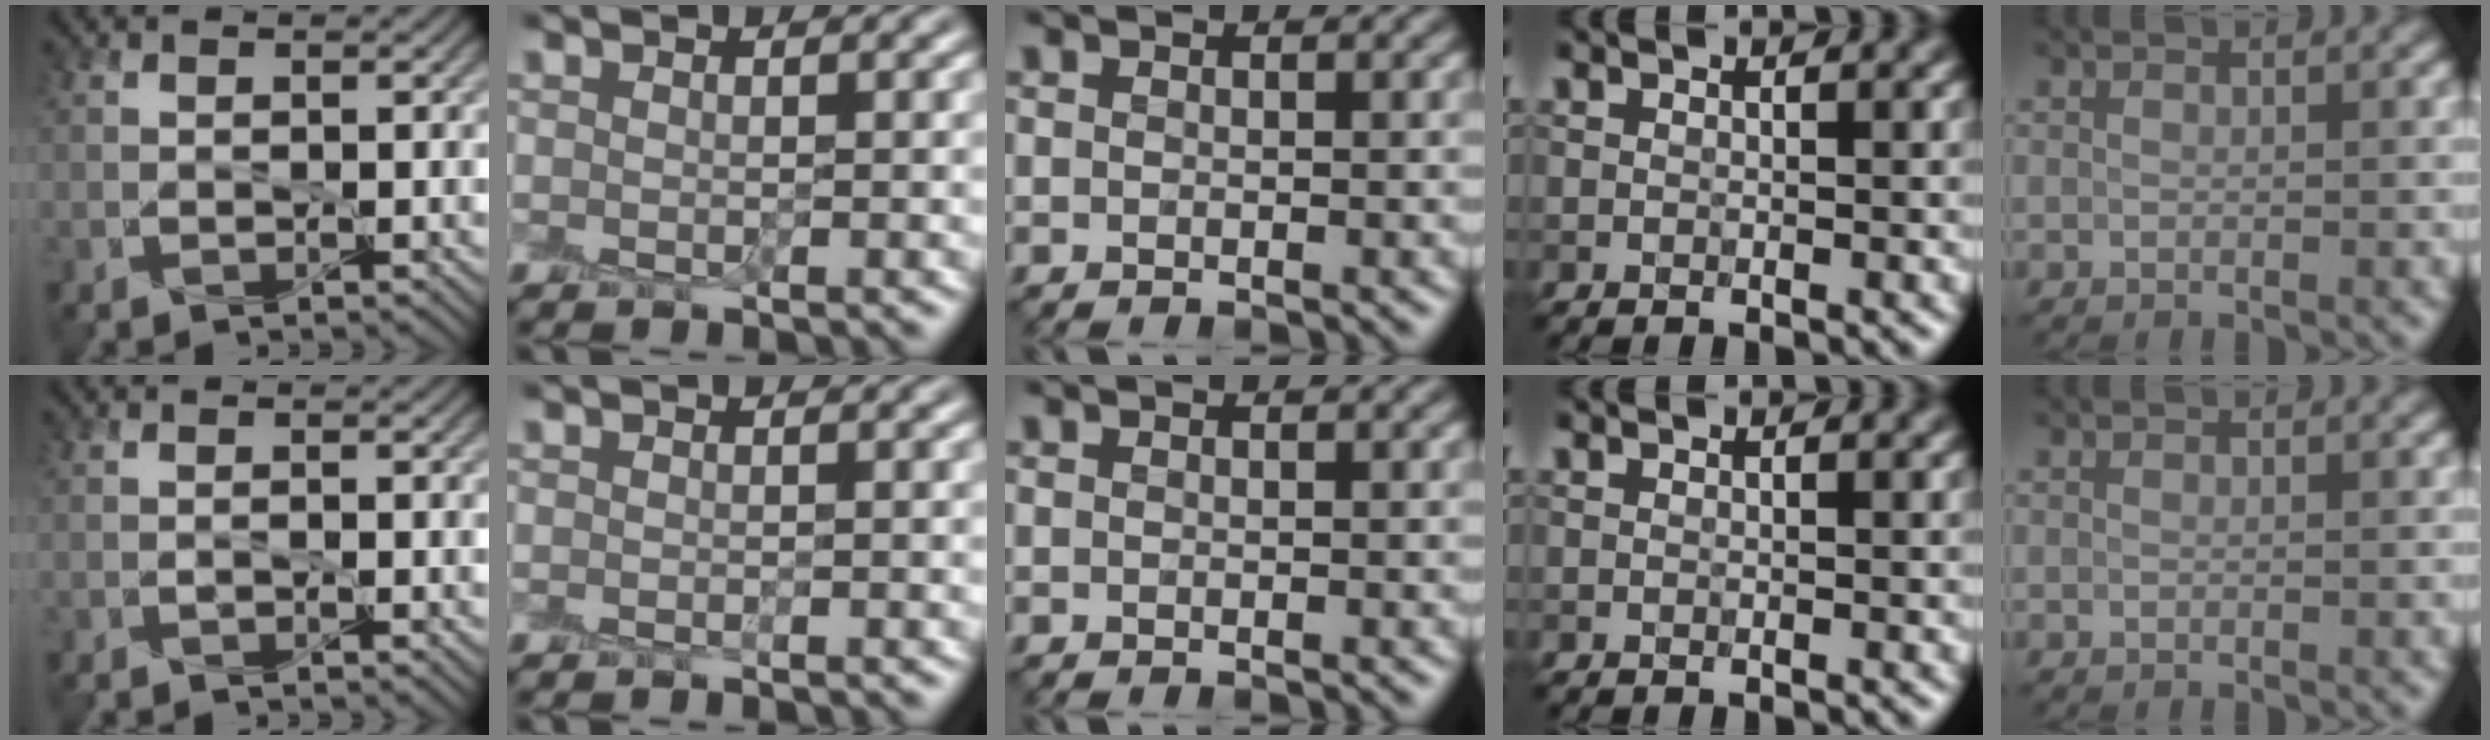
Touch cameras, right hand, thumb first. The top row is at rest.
{"thumb": {"total": 0.6, "force": [-0.3, -0.2, 0.5], "torque": [-0.014, -0.004, -0.007]}}